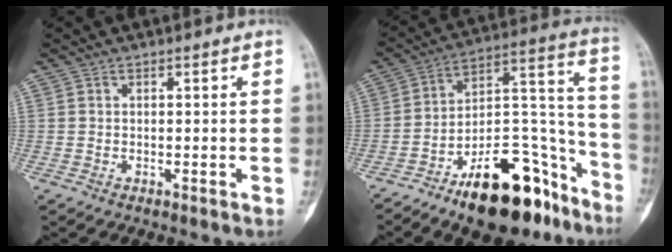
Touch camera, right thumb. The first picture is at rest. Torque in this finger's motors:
{"motor_torque": [3.61, 1.37, 1.31, -1.46, 0.42]}